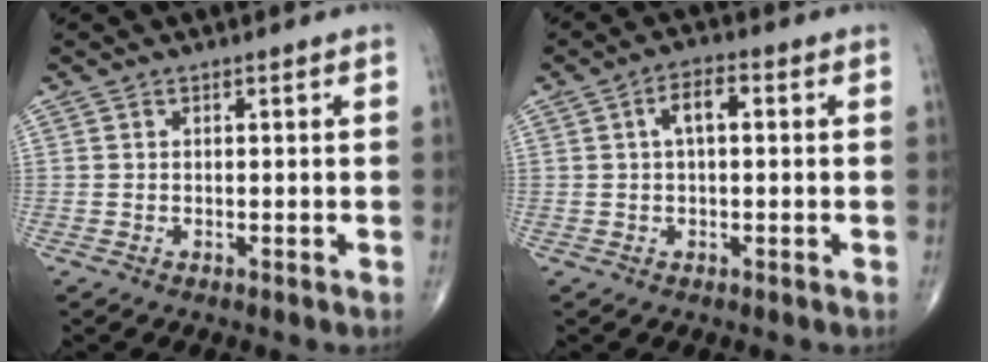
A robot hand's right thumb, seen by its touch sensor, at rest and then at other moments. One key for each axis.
{"total": 4.4, "fx": 0.8, "fy": 2.0, "fz": 3.8, "tx": -0.066, "ty": 0.013, "tz": 0.009}